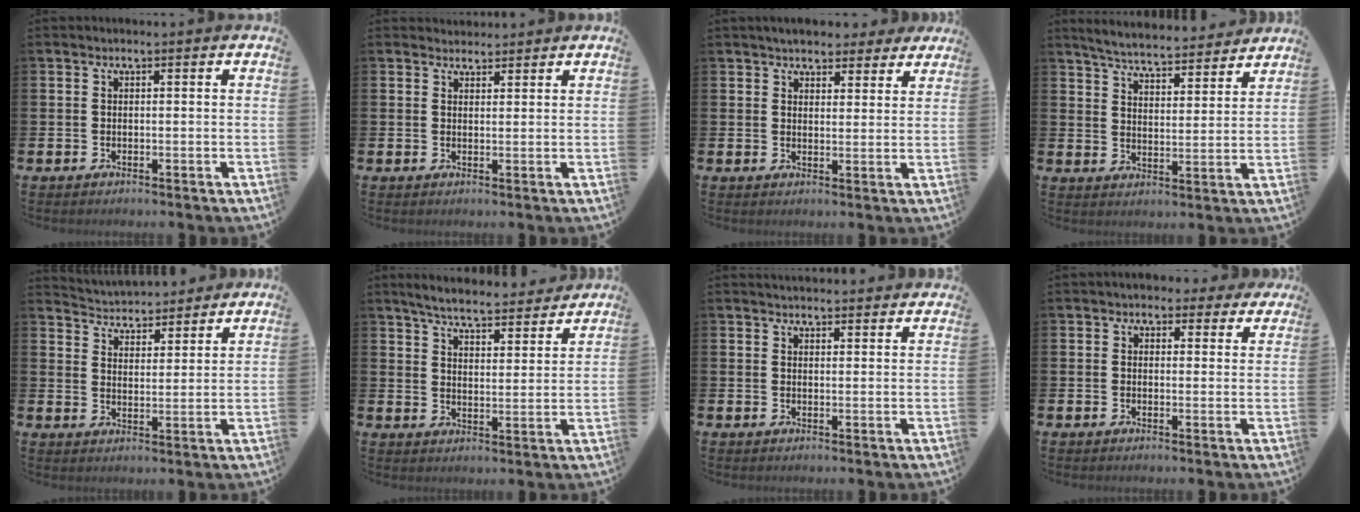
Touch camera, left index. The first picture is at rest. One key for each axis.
{"total": 2.2, "fx": 2.1, "fy": 0.7, "fz": -0.1, "tx": 0.003, "ty": -0.009, "tz": 0.039}
{"total": 4.8, "fx": 4.5, "fy": 1.6, "fz": 0.5, "tx": -0.018, "ty": -0.021, "tz": 0.080}
{"total": 5.7, "fx": 5.6, "fy": 0.6, "fz": 0.9, "tx": -0.038, "ty": -0.040, "tz": 0.097}
{"total": 4.2, "fx": 4.1, "fy": 1.0, "fz": -0.3, "tx": -0.021, "ty": -0.029, "tz": 0.072}
{"total": 5.9, "fx": 5.7, "fy": 0.6, "fz": 1.3, "tx": -0.049, "ty": -0.039, "tz": 0.098}
{"total": 2.8, "fx": 2.8, "fy": 0.4, "fz": 0.0, "tx": -0.006, "ty": -0.013, "tz": 0.051}
{"total": 3.5, "fx": 3.0, "fy": 1.8, "fz": 0.5, "tx": -0.004, "ty": -0.010, "tz": 0.050}